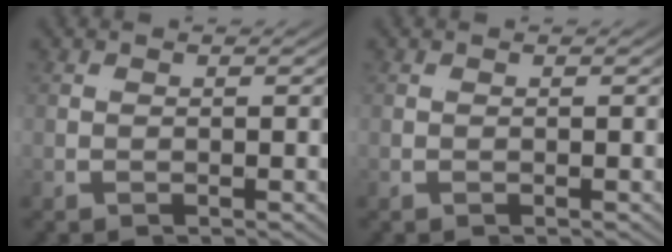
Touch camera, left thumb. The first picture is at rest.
{"total": 0.0}